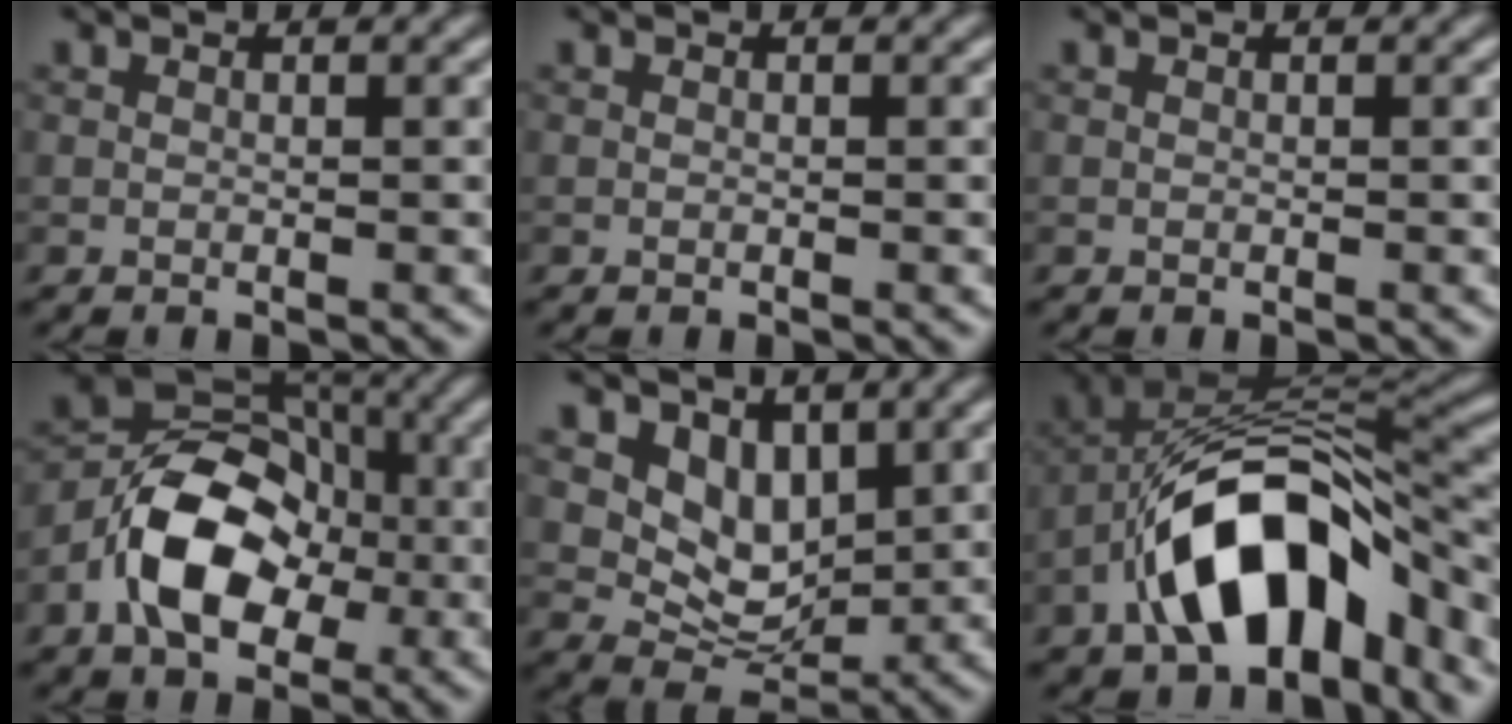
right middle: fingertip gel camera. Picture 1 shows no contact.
{"total": 0.0}
{"total": 0.0}
{"total": 9.0, "force": [-2.8, 6.0, 6.0], "torque": [-0.103, 0.009, -0.058]}
{"total": 4.8, "force": [1.9, 3.4, 2.8], "torque": [-0.051, -0.017, 0.032]}
{"total": 11.9, "force": [-5.5, 6.0, 8.7], "torque": [-0.132, 0.011, -0.100]}